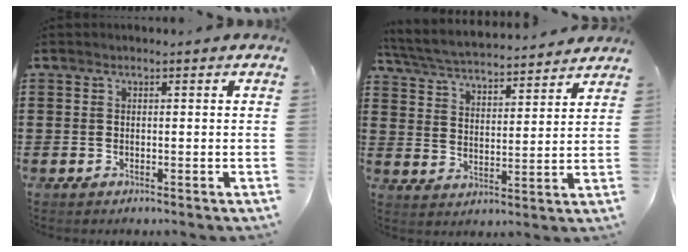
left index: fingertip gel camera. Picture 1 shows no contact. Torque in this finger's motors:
{"motor_torque": [2.14, 0.00, 1.05, 0.21]}